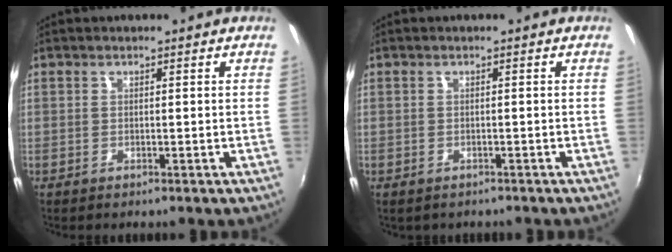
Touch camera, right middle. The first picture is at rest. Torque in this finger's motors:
{"motor_torque": [-0.29, -1.08, -0.04, 0.02]}